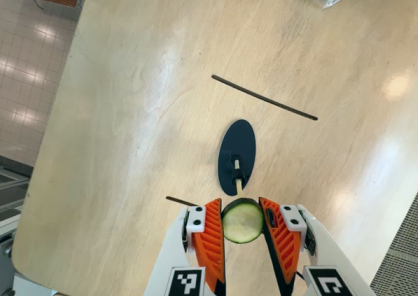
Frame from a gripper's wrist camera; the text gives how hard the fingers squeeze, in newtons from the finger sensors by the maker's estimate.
{"total": 10.1, "left": 10.4, "right": 9.8}